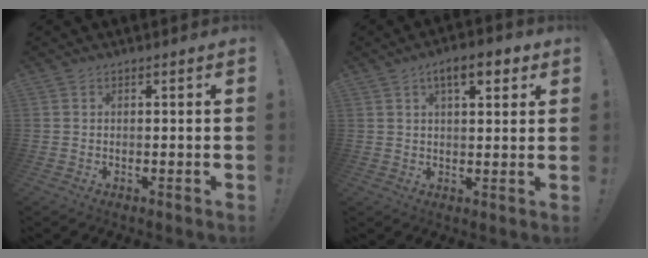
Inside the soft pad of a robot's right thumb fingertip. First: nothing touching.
{"total": 7.8, "force": [3.9, 2.9, 6.1], "torque": [-0.084, -0.008, 0.061]}